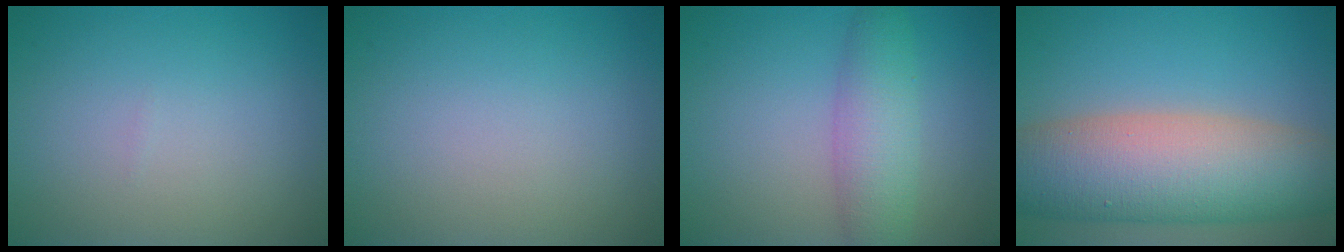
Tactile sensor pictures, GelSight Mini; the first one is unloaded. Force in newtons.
{"total": 0.0}
{"total": 4.3, "press": 4.3, "slide": 0.0}
{"total": 11.6, "press": 11.6, "slide": 0.6}